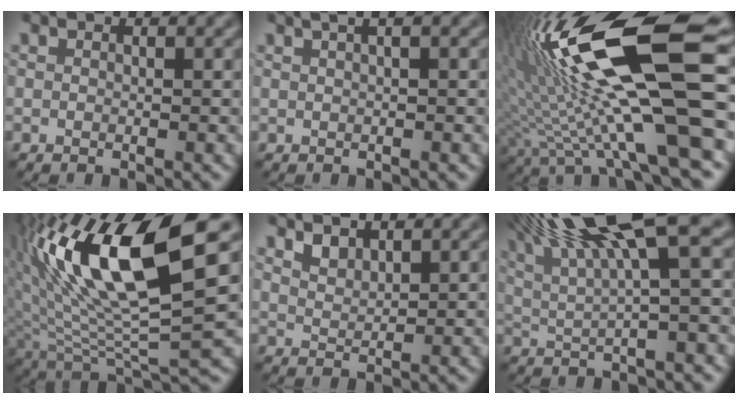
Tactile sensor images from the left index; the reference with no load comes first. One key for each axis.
{"total": 4.6, "fx": 2.4, "fy": 2.1, "fz": 3.2, "tx": -0.018, "ty": 0.027, "tz": 0.007}
{"total": 18.5, "fx": 3.7, "fy": 4.7, "fz": 17.5, "tx": -0.315, "ty": 0.002, "tz": 0.066}
{"total": 14.3, "fx": 4.1, "fy": 4.2, "fz": 13.0, "tx": -0.250, "ty": 0.009, "tz": 0.076}
{"total": 1.6, "fx": 1.4, "fy": 0.5, "fz": 0.7, "tx": -0.018, "ty": -0.003, "tz": 0.030}
{"total": 11.2, "fx": 5.6, "fy": 2.3, "fz": 9.5, "tx": -0.156, "ty": 0.024, "tz": 0.098}